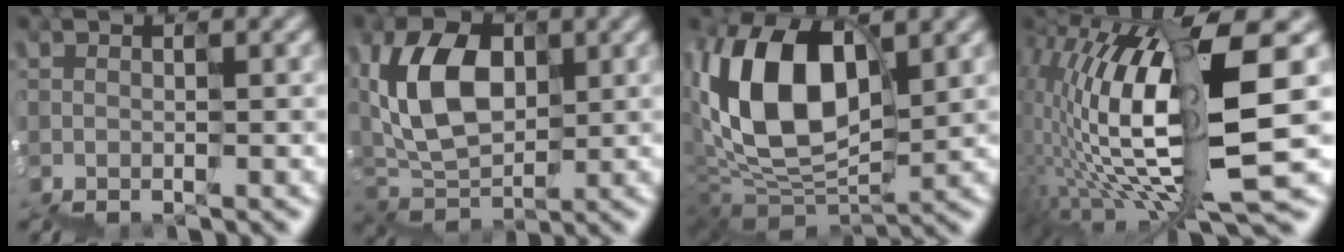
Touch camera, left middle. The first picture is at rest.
{"total": 5.7, "force": [1.9, 4.4, 3.1], "torque": [-0.086, 0.024, 0.029]}
{"total": 9.3, "force": [2.5, 5.7, 7.0], "torque": [-0.148, 0.019, 0.038]}
{"total": 12.7, "force": [2.8, 3.4, 11.9], "torque": [-0.267, 0.011, 0.075]}